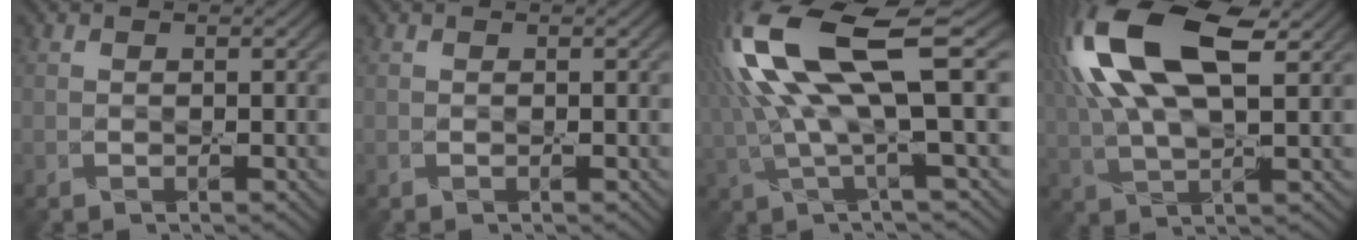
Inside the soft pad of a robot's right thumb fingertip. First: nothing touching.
{"total": 0.0}
{"total": 15.1, "force": [3.2, 3.5, 14.4], "torque": [-0.320, 0.018, 0.065]}
{"total": 17.2, "force": [5.9, 7.3, 14.5], "torque": [-0.324, 0.036, 0.089]}